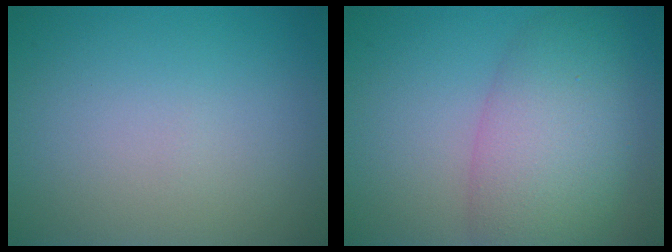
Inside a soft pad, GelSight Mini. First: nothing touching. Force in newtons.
{"total": 7.5, "press": 7.5, "slide": 0.4}